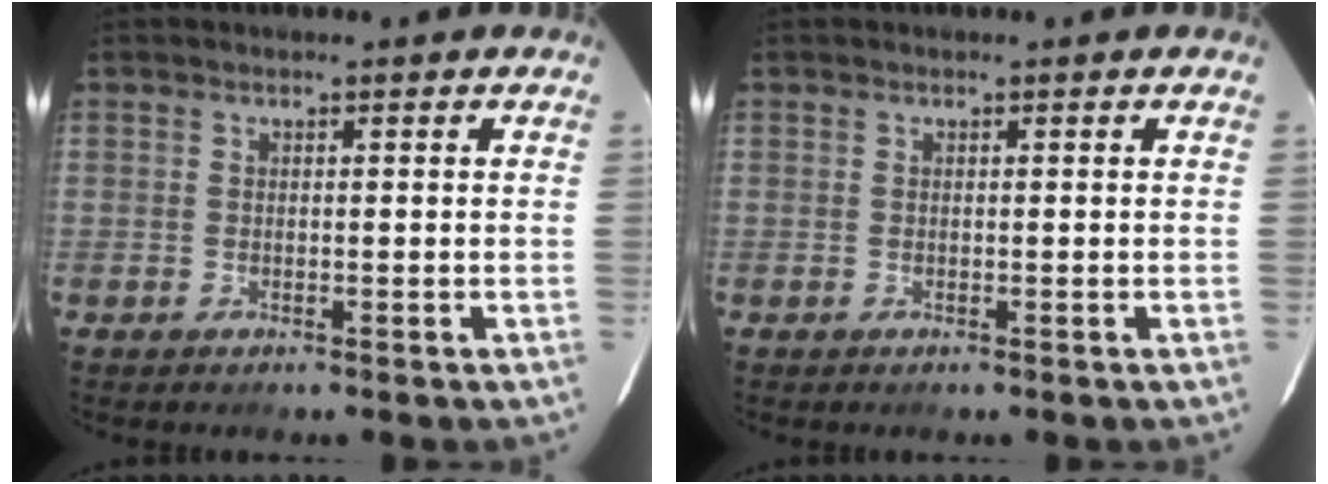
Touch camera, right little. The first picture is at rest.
{"total": 0.0}